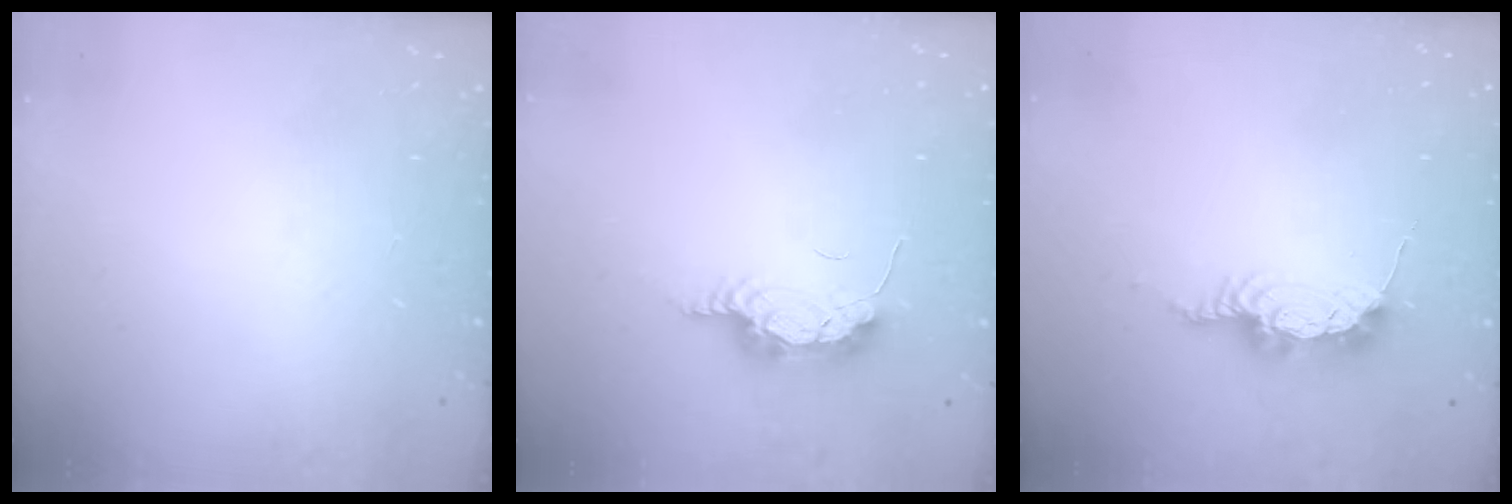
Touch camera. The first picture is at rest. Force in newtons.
{"total": 7.6, "press": 7.3, "slide": 2.1}
{"total": 9.8, "press": 9.8, "slide": 1.0}